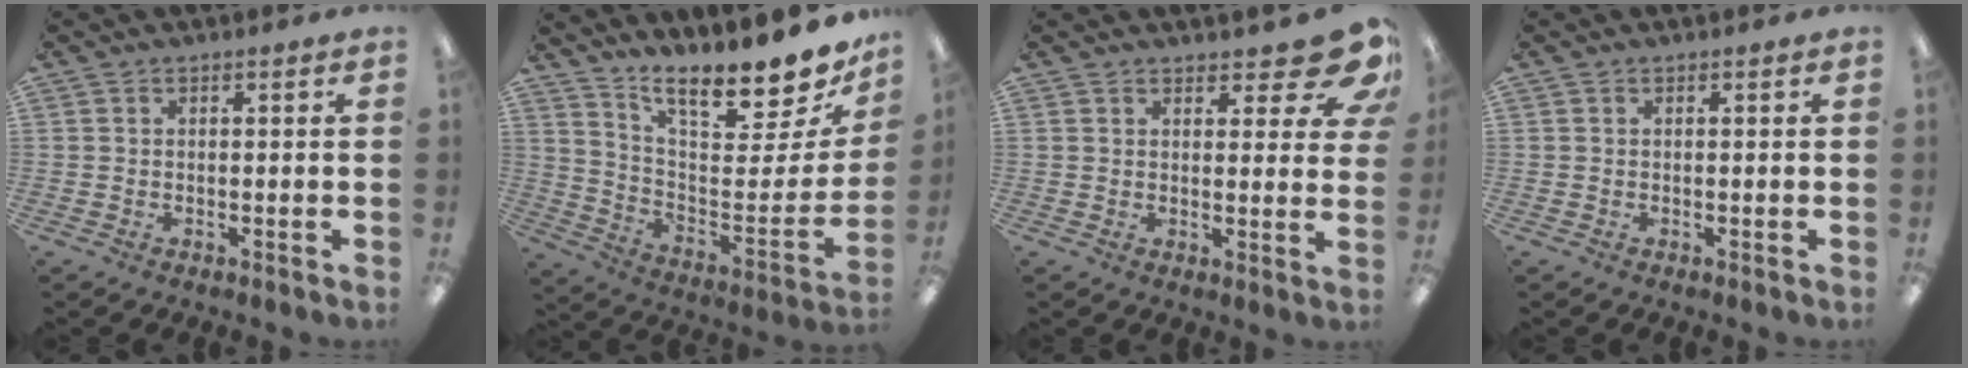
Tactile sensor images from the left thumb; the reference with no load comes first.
{"total": 15.4, "force": [13.0, 3.3, 7.7], "torque": [-0.099, -0.118, 0.211]}
{"total": 9.1, "force": [6.7, 3.1, 5.3], "torque": [-0.058, -0.045, 0.116]}
{"total": 0.0}